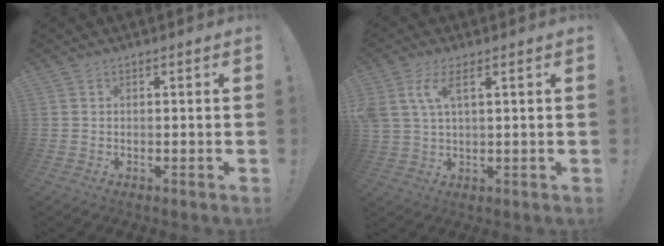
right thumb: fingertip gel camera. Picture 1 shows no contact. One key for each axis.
{"total": 7.0, "fx": 3.0, "fy": 3.0, "fz": 5.6, "tx": -0.121, "ty": -0.007, "tz": 0.055}